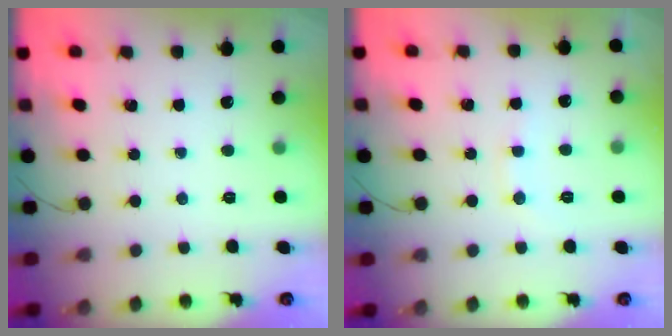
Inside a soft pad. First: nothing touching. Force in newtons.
{"total": 6.3, "press": 6.2, "slide": 1.4}